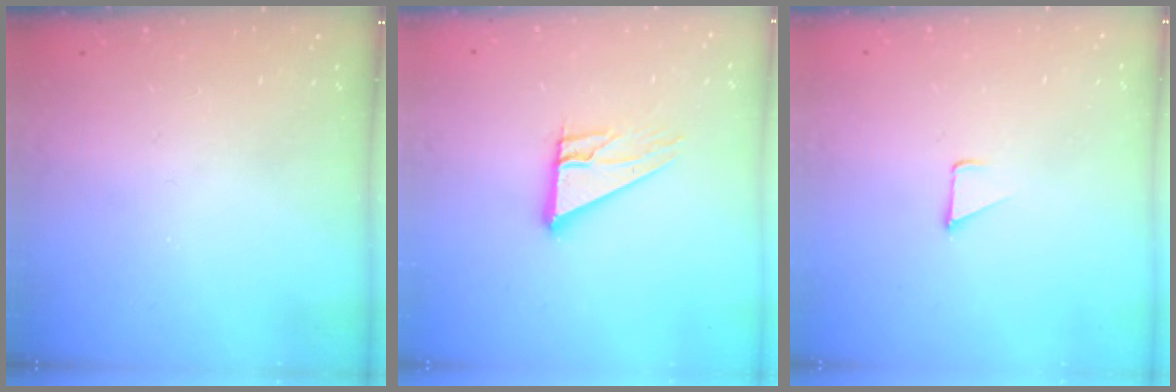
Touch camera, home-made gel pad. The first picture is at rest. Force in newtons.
{"total": 10.7, "press": 10.7, "slide": 0.7}
{"total": 1.8, "press": 1.7, "slide": 0.1}